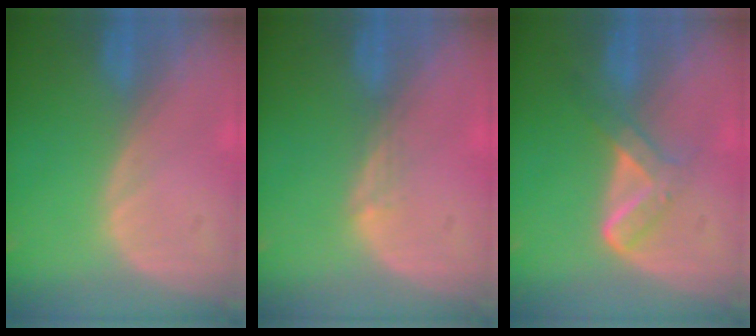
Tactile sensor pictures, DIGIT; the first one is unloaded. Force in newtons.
{"total": 1.5, "press": 1.0, "slide": 1.0}
{"total": 5.5, "press": 4.7, "slide": 2.8}